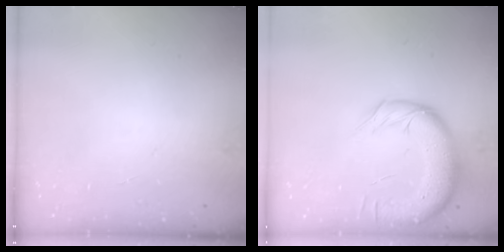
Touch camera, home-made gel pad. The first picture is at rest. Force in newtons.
{"total": 13.9, "press": 13.4, "slide": 3.7}